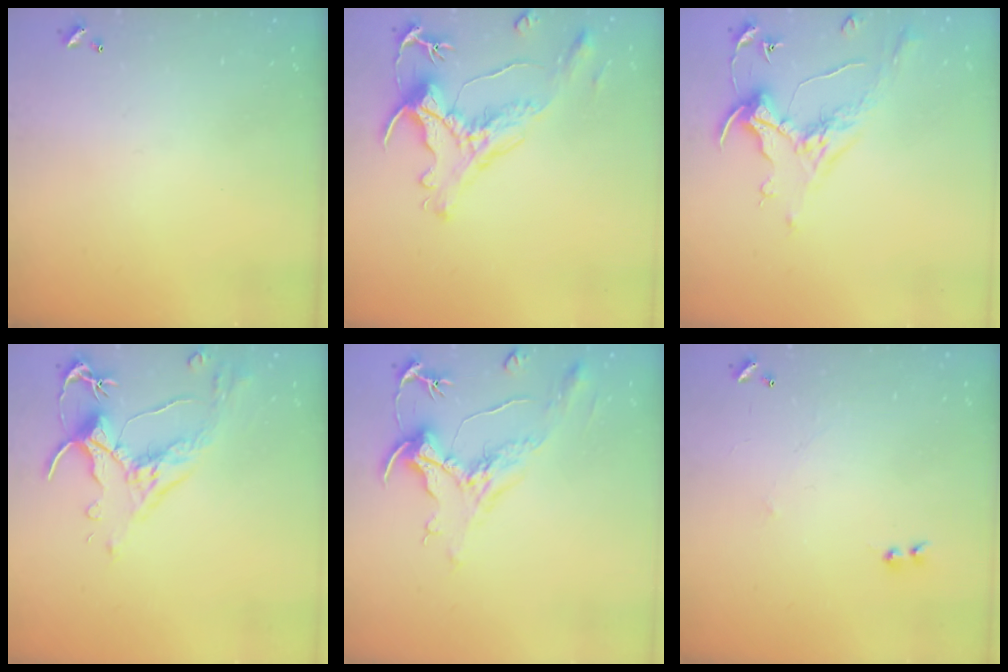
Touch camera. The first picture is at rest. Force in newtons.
{"total": 2.8, "press": 2.5, "slide": 1.3}
{"total": 0.8, "press": 0.7, "slide": 0.5}
{"total": 2.6, "press": 2.2, "slide": 1.3}
{"total": 2.2, "press": 1.7, "slide": 1.3}
{"total": 1.2, "press": 1.2, "slide": 0.3}